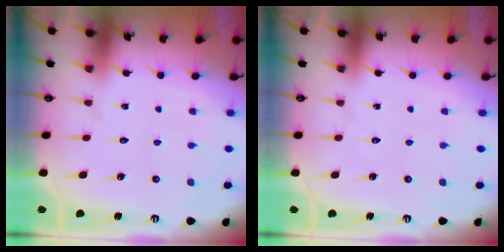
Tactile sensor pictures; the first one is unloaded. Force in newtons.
{"total": 0.0}